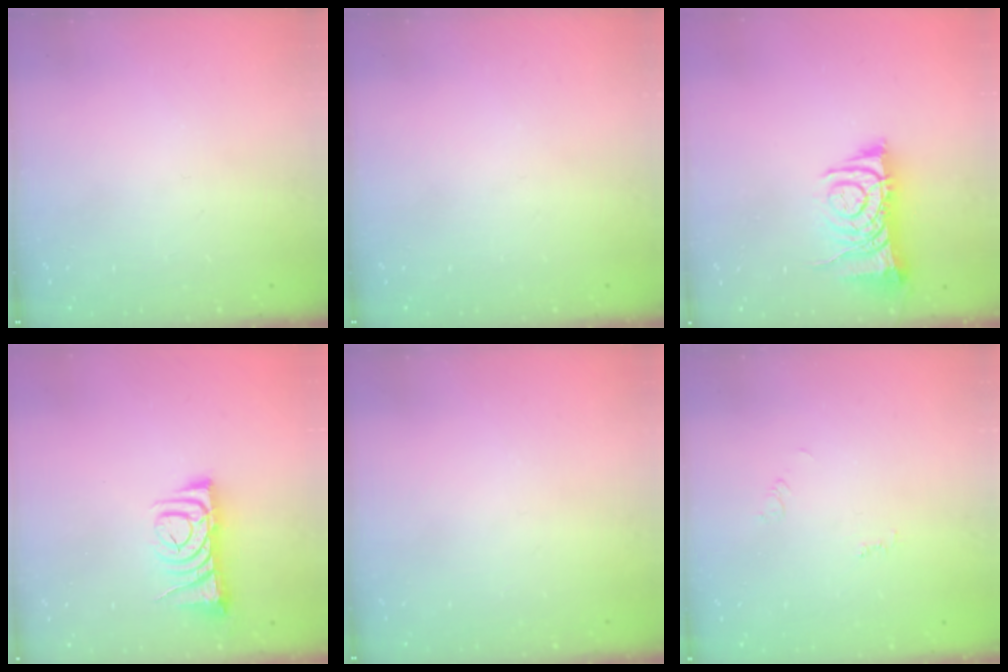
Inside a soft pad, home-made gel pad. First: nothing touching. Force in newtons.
{"total": 0.0}
{"total": 8.9, "press": 8.9, "slide": 1.1}
{"total": 6.7, "press": 6.7, "slide": 0.4}
{"total": 0.0}
{"total": 3.2, "press": 3.1, "slide": 0.6}